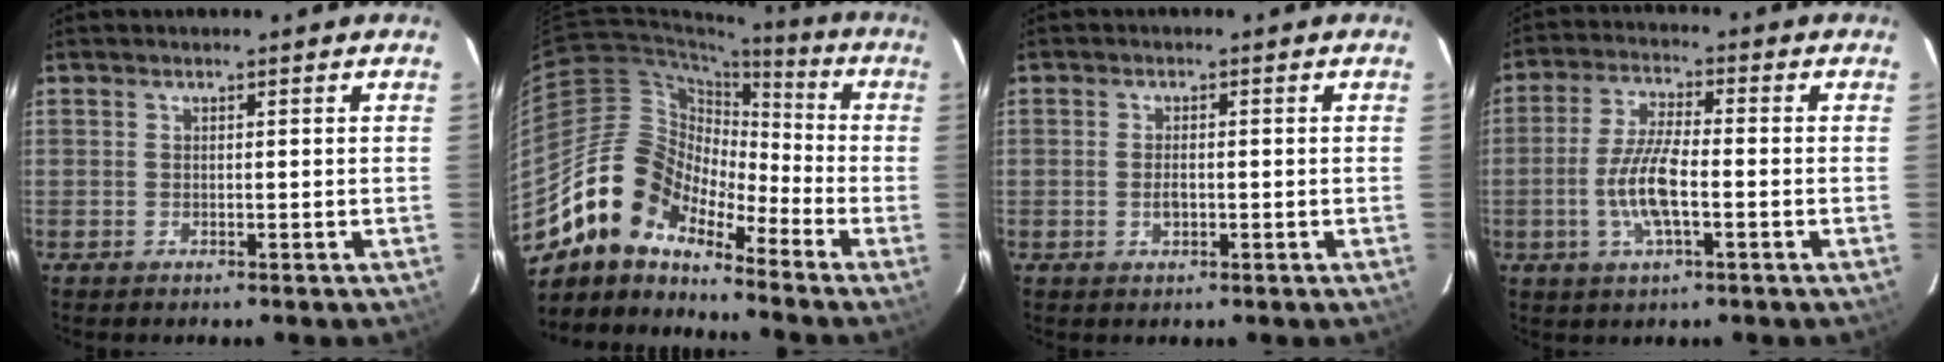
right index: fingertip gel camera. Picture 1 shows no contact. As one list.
[{"total": 13.8, "force": [-10.9, 6.3, 5.5], "torque": [-0.097, 0.020, -0.220]}, {"total": 2.3, "force": [-0.4, 1.2, 1.8], "torque": [-0.034, 0.001, -0.007]}, {"total": 8.9, "force": [-2.3, 2.4, 8.3], "torque": [-0.170, 0.000, -0.047]}]